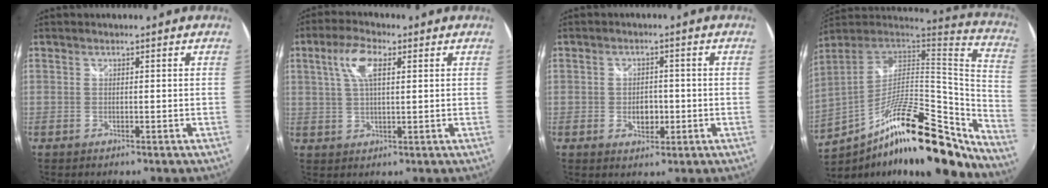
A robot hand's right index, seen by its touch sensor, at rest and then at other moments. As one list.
[{"total": 6.9, "force": [2.4, 2.6, 5.9], "torque": [-0.114, 0.012, 0.046]}, {"total": 4.0, "force": [-0.9, 2.7, 2.7], "torque": [-0.046, 0.000, -0.011]}, {"total": 26.6, "force": [-16.7, 6.5, 19.6], "torque": [-0.299, -0.023, -0.276]}]